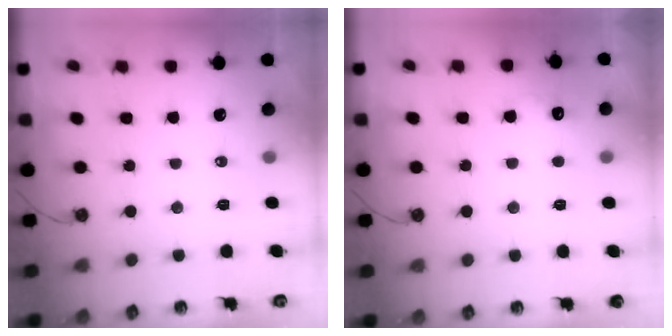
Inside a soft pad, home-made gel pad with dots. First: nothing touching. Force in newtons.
{"total": 5.7, "press": 5.6, "slide": 1.3}